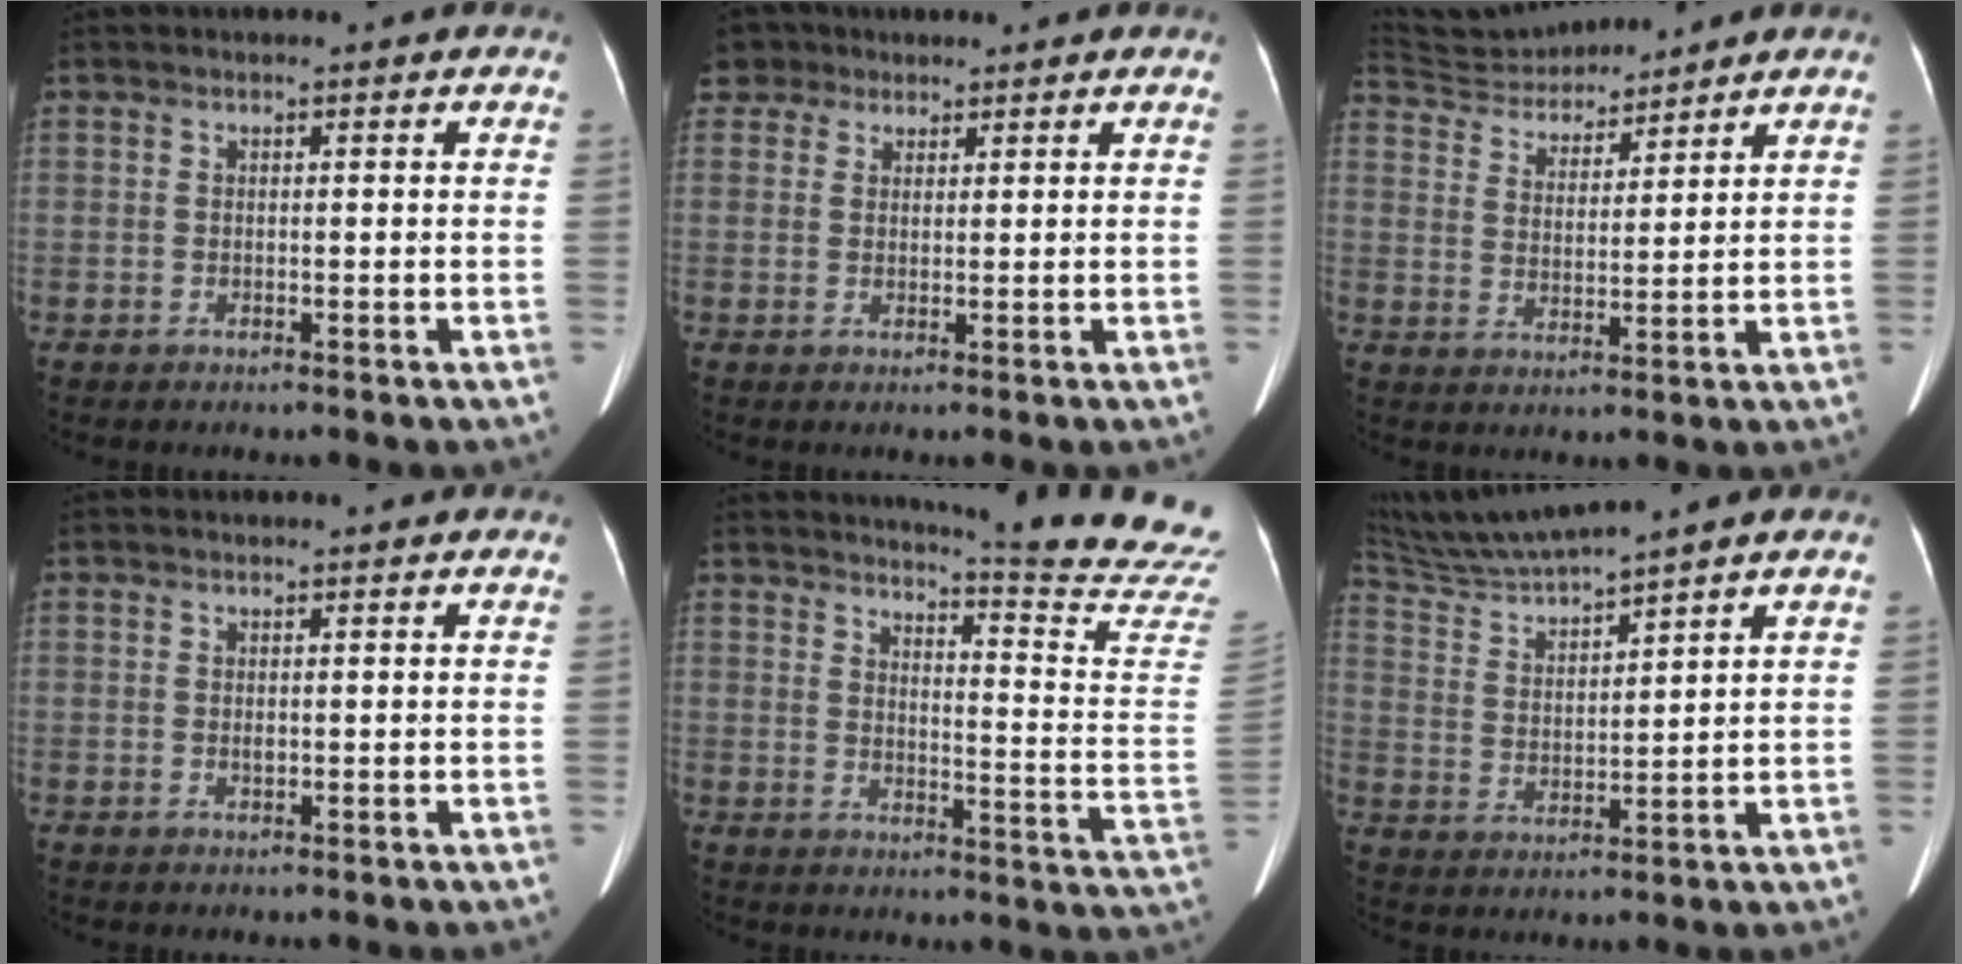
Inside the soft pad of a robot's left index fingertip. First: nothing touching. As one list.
[{"total": 3.7, "force": [2.4, 2.8, 0.0], "torque": [-0.001, 0.021, 0.043]}, {"total": 10.9, "force": [10.6, 1.7, 2.1], "torque": [-0.043, 0.024, 0.197]}, {"total": 0.7, "force": [0.4, 0.3, 0.5], "torque": [-0.014, 0.005, 0.006]}, {"total": 21.3, "force": [20.3, -1.4, 6.3], "torque": [-0.094, -0.152, 0.222]}, {"total": 8.9, "force": [8.4, -1.5, 2.6], "torque": [-0.066, 0.010, 0.175]}]